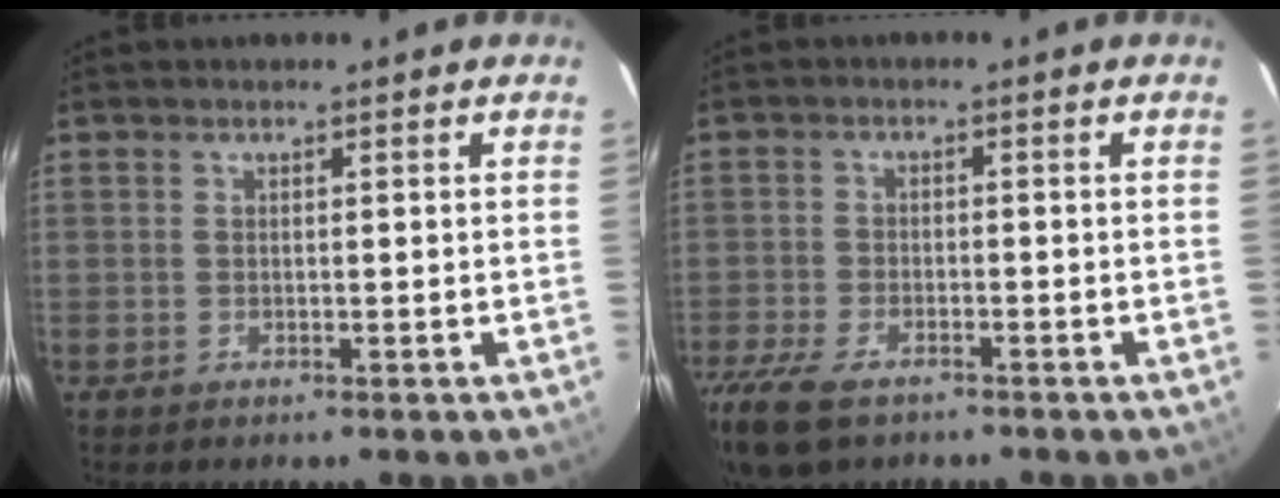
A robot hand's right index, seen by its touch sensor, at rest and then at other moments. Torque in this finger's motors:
{"motor_torque": [1.15, -0.99, 0.29, 0.04]}